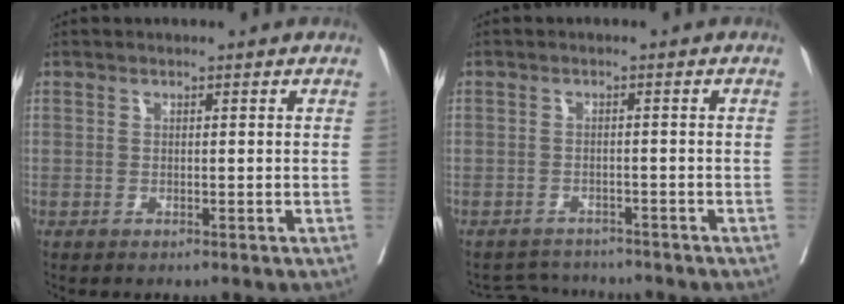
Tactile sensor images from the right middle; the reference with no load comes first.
{"total": 4.1, "force": [-4.0, 0.7, -0.5], "torque": [0.007, 0.002, -0.063]}